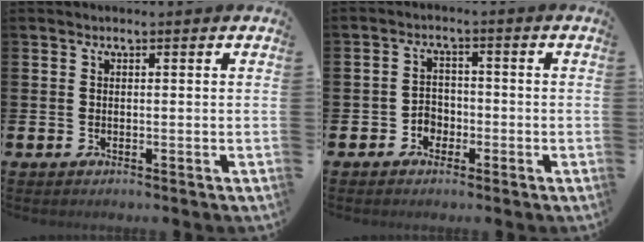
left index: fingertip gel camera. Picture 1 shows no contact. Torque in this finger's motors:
{"motor_torque": [0.00, 0.16, 0.02, 0.00]}